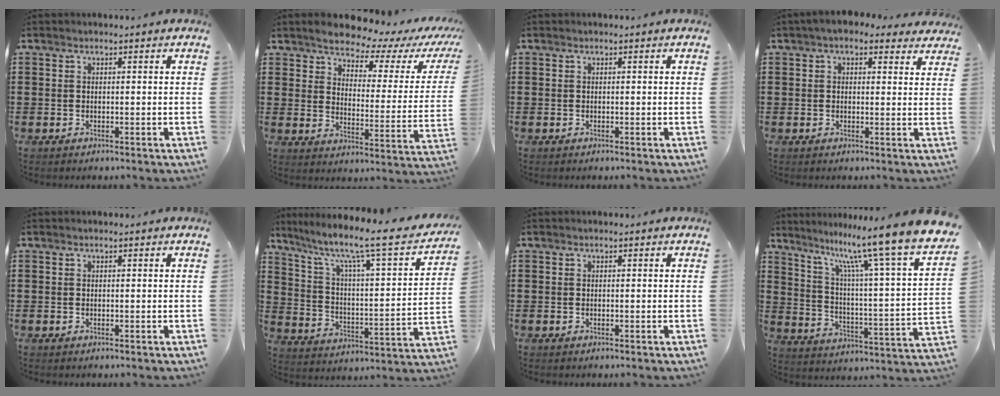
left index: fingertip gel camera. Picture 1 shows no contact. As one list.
[{"total": 4.8, "force": [4.5, 0.9, 1.4], "torque": [-0.049, -0.035, 0.073]}, {"total": 0.0}, {"total": 3.0, "force": [2.1, 1.7, 1.2], "torque": [-0.023, 0.000, 0.036]}, {"total": 0.0}, {"total": 7.9, "force": [5.6, 0.7, 5.4], "torque": [-0.120, -0.051, 0.081]}, {"total": 0.0}, {"total": 12.7, "force": [10.5, -0.8, 7.2], "torque": [-0.143, -0.092, 0.160]}]